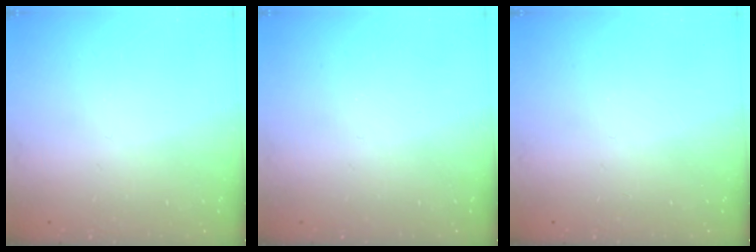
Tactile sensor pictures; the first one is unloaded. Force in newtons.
{"total": 0.0}
{"total": 0.0}